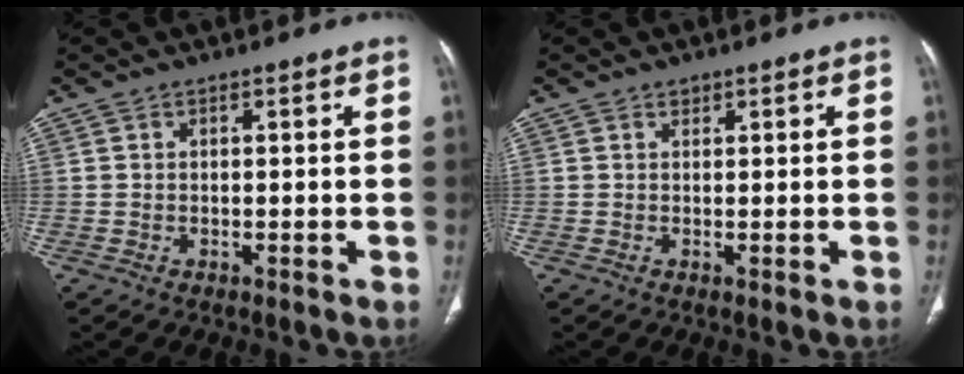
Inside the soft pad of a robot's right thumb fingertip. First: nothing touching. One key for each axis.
{"total": 0.5, "fx": 0.3, "fy": 0.4, "fz": 0.1, "tx": 0.001, "ty": -0.002, "tz": 0.004}